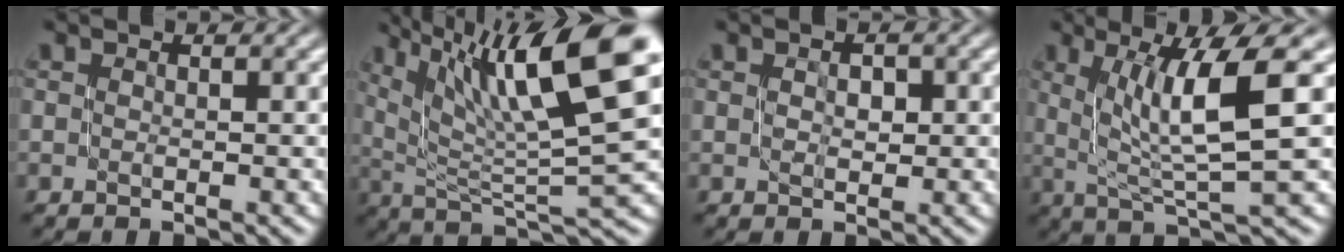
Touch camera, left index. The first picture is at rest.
{"total": 12.6, "force": [5.8, 2.9, 10.8], "torque": [-0.170, 0.017, 0.103]}
{"total": 1.2, "force": [0.1, 0.9, 0.7], "torque": [-0.011, 0.001, 0.003]}
{"total": 7.6, "force": [1.8, 1.4, 7.2], "torque": [-0.105, -0.003, 0.035]}